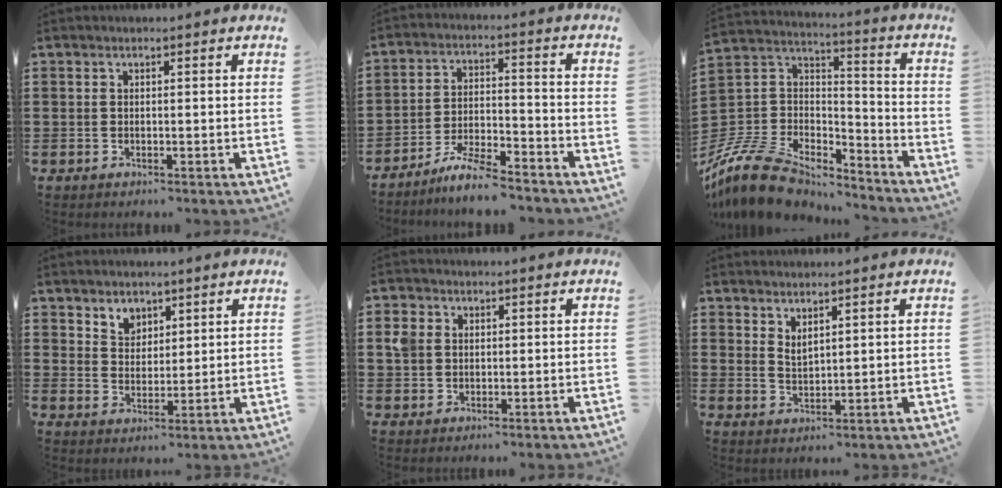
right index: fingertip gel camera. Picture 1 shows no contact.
{"total": 6.5, "force": [-6.0, 0.3, 2.4], "torque": [-0.051, 0.000, -0.116]}
{"total": 12.1, "force": [-10.3, 4.6, 4.5], "torque": [-0.122, 0.015, -0.207]}
{"total": 3.9, "force": [2.8, 2.6, 0.2], "torque": [-0.018, 0.007, 0.054]}
{"total": 3.2, "force": [0.9, 2.8, 1.4], "torque": [-0.046, 0.010, 0.012]}
{"total": 2.1, "force": [2.0, 0.6, 0.4], "torque": [-0.012, 0.005, 0.038]}